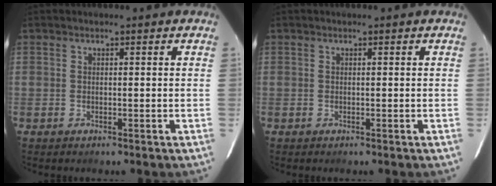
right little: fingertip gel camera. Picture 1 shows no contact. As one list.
[{"total": 0.0}]